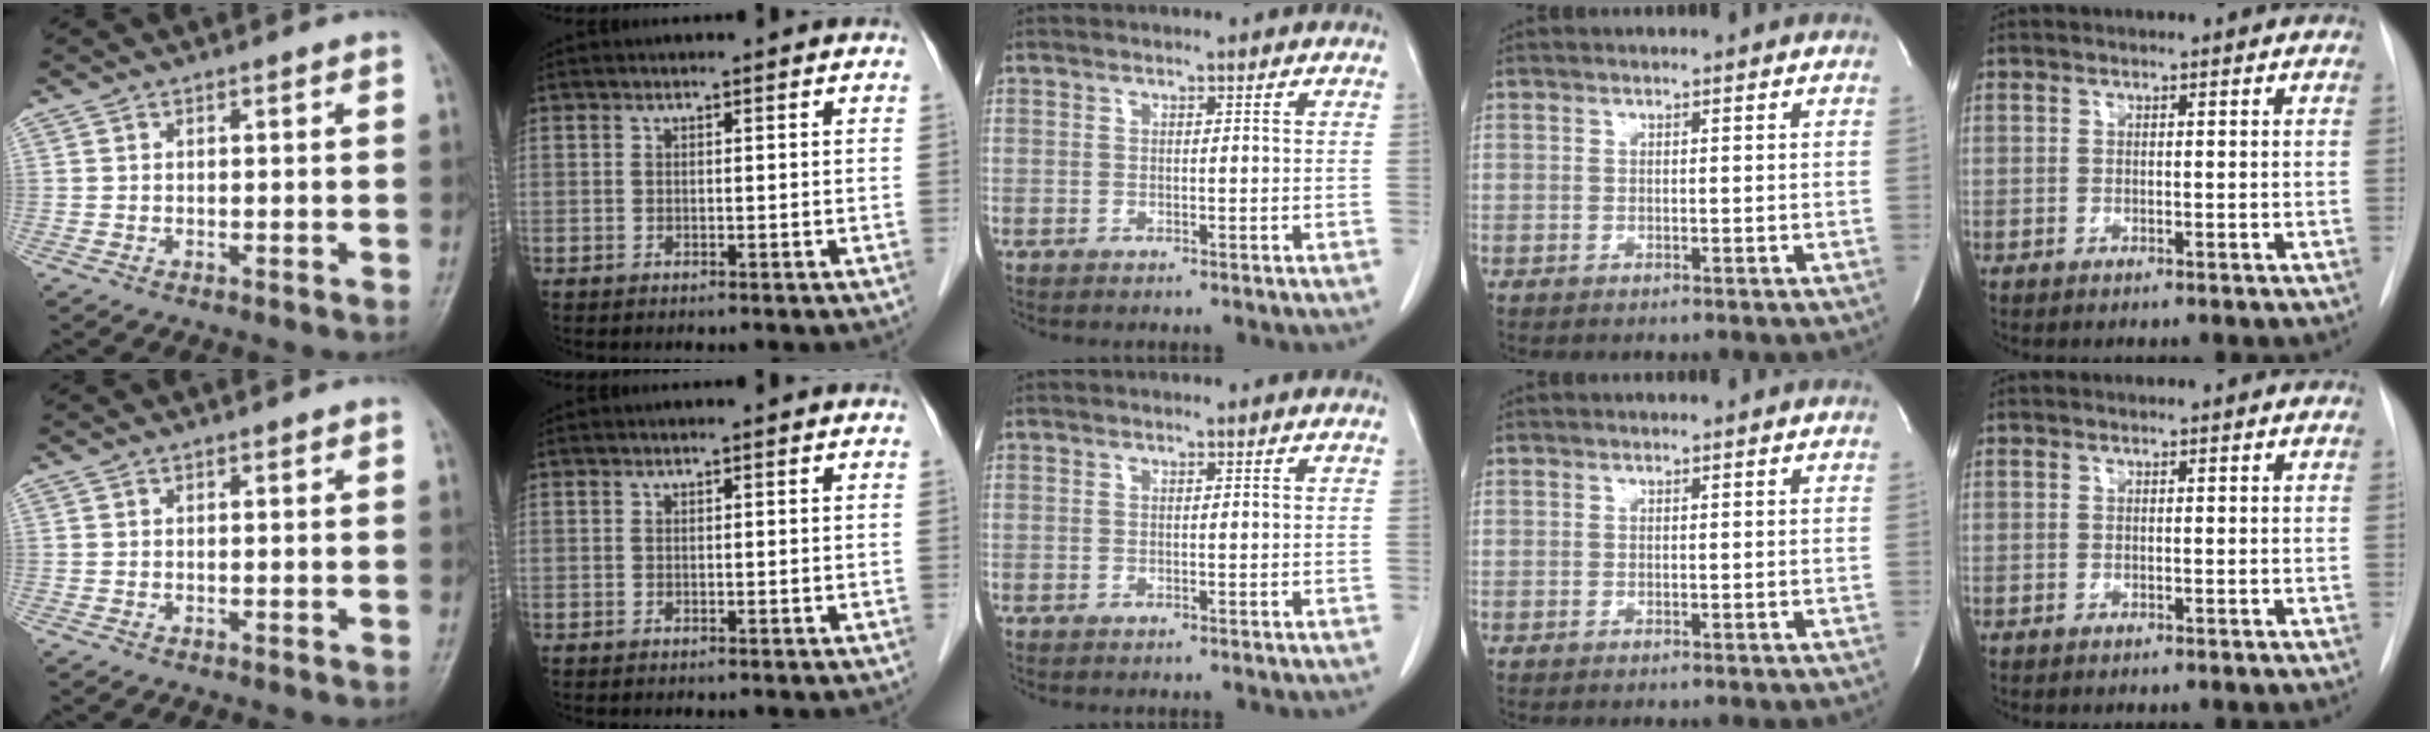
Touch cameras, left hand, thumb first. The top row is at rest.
{}